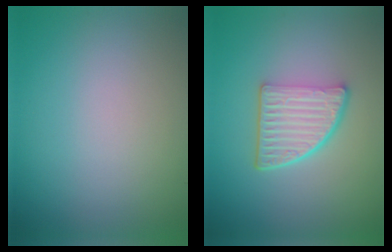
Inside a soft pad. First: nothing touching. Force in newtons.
{"total": 5.3, "press": 3.7, "slide": 3.7}